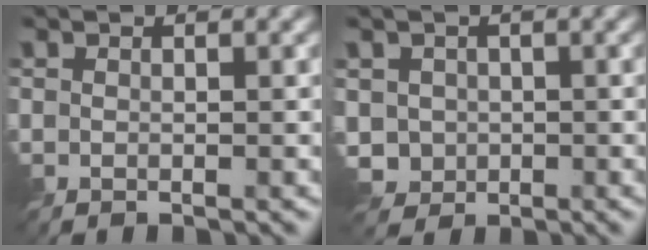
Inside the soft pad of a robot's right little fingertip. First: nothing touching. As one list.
[{"total": 2.5, "force": [-0.2, 2.5, 0.6], "torque": [-0.021, -0.003, -0.006]}]